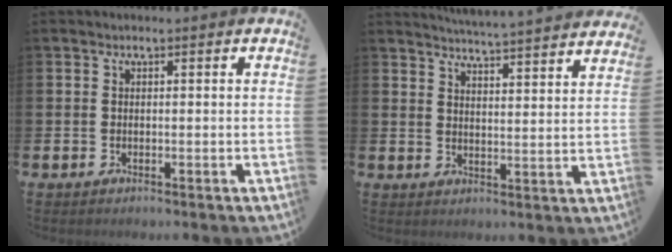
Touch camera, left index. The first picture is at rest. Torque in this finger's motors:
{"motor_torque": [1.10, -1.04, 0.24, 0.09]}